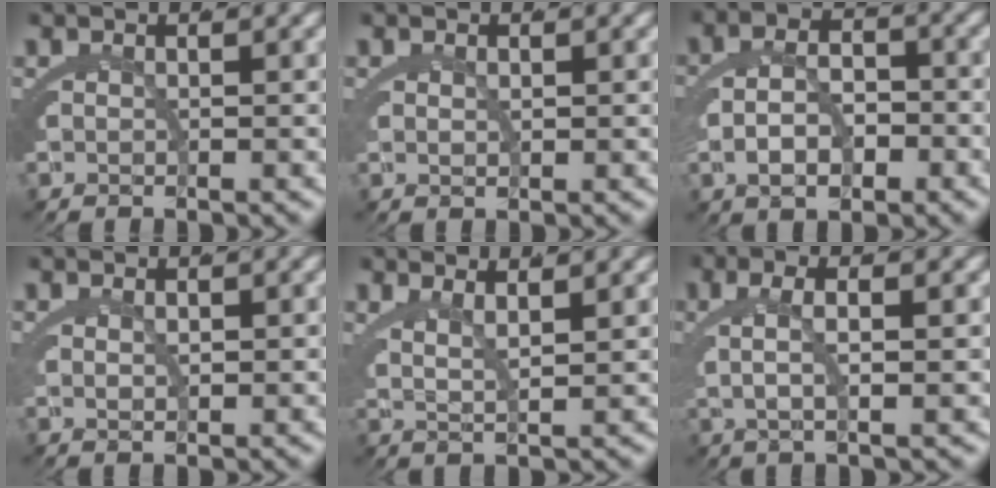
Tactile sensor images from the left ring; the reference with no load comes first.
{"total": 0.7, "force": [0.4, 0.1, 0.6], "torque": [-0.011, -0.007, 0.012]}
{"total": 5.3, "force": [-1.3, 3.5, 3.7], "torque": [-0.054, 0.000, -0.026]}
{"total": 1.1, "force": [0.5, 0.3, 0.9], "torque": [-0.014, -0.007, 0.014]}
{"total": 3.6, "force": [1.8, 1.3, 2.8], "torque": [-0.048, 0.001, 0.030]}
{"total": 4.4, "force": [1.1, 1.3, 4.1], "torque": [-0.072, 0.009, 0.016]}